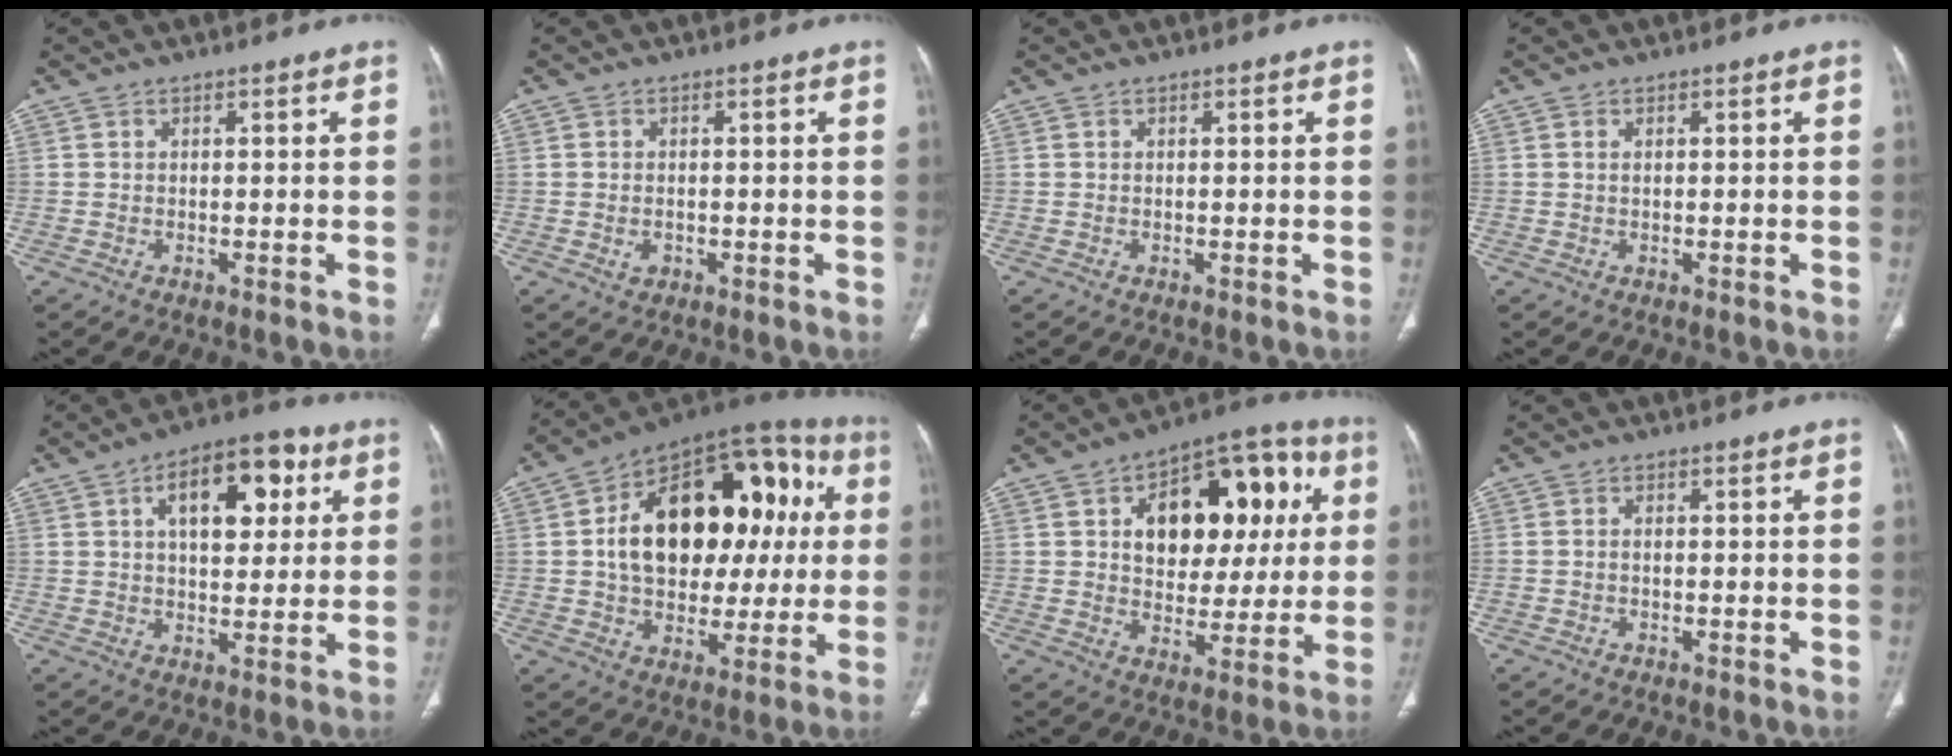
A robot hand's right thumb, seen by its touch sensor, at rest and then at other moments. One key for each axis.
{"total": 1.8, "fx": -0.4, "fy": 1.5, "fz": 1.0, "tx": -0.016, "ty": 0.004, "tz": -0.001}
{"total": 0.0}
{"total": 0.6, "fx": 0.2, "fy": 0.3, "fz": 0.5, "tx": -0.014, "ty": 0.004, "tz": 0.004}
{"total": 14.2, "fx": 4.9, "fy": 7.6, "fz": 11.0, "tx": -0.123, "ty": 0.006, "tz": 0.069}
{"total": 28.1, "fx": 4.0, "fy": 17.6, "fz": 21.5, "tx": -0.299, "ty": 0.040, "tz": 0.062}
{"total": 21.5, "fx": 5.5, "fy": 13.2, "fz": 16.1, "tx": -0.170, "ty": 0.021, "tz": 0.081}
{"total": 0.7, "fx": -0.1, "fy": 0.5, "fz": 0.5, "tx": -0.012, "ty": 0.001, "tz": -0.002}